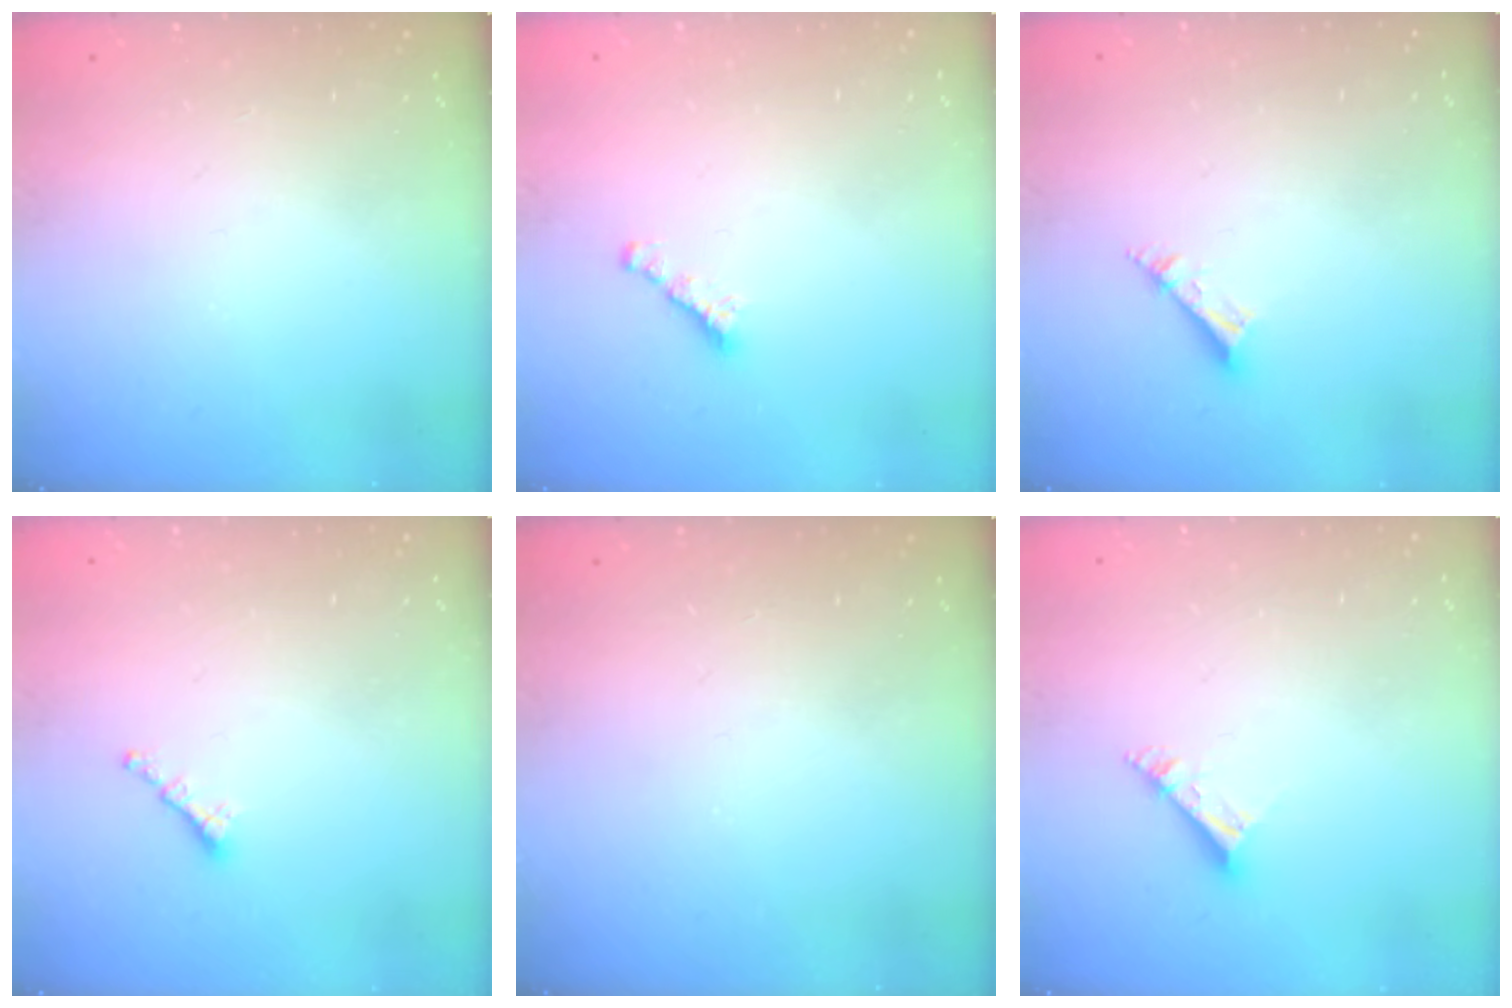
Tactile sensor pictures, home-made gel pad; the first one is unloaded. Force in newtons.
{"total": 1.7, "press": 1.6, "slide": 0.5}
{"total": 3.8, "press": 3.8, "slide": 0.2}
{"total": 0.7, "press": 0.6, "slide": 0.4}
{"total": 0.0}
{"total": 5.0, "press": 4.9, "slide": 0.4}